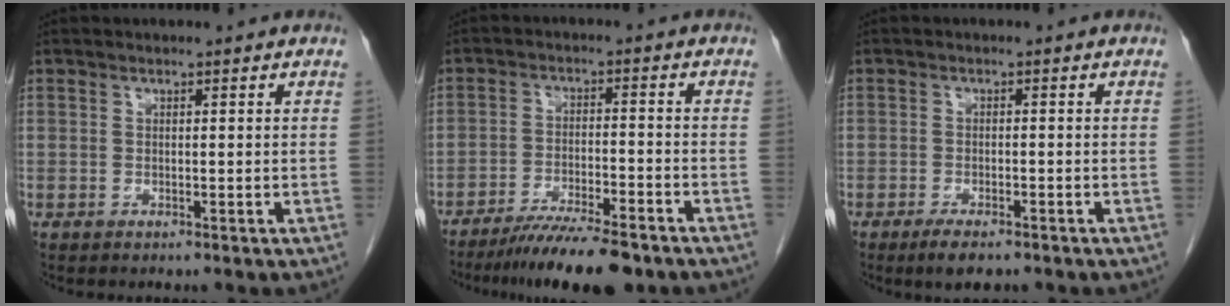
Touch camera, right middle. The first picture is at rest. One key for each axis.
{"total": 11.3, "fx": -9.1, "fy": 1.2, "fz": 6.7, "tx": -0.103, "ty": -0.026, "tz": -0.145}
{"total": 3.9, "fx": -2.8, "fy": 1.0, "fz": 2.5, "tx": -0.049, "ty": -0.008, "tz": -0.042}